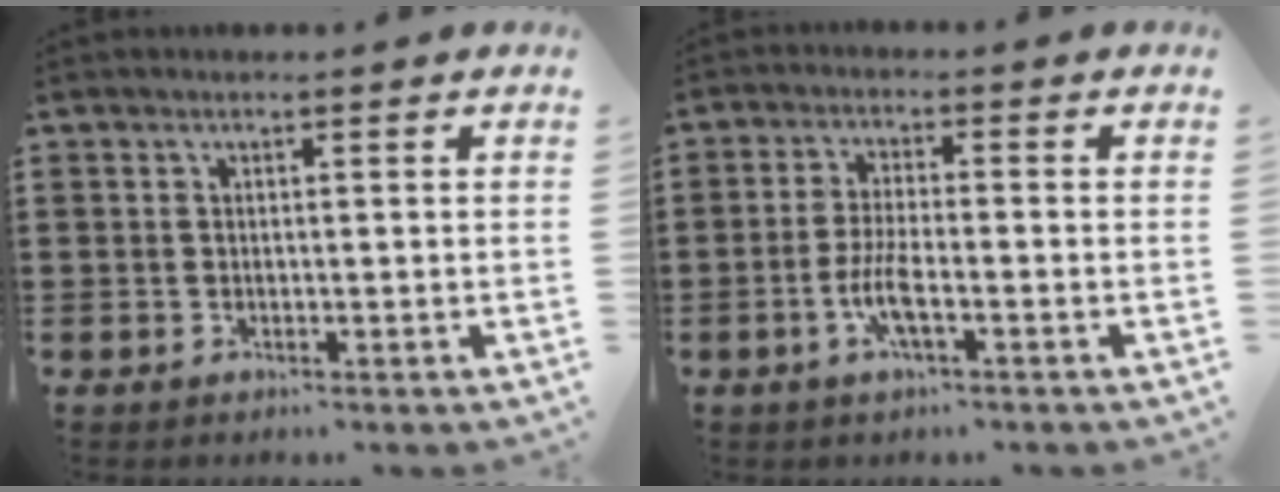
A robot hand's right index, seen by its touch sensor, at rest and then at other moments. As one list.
[{"total": 5.0, "force": [-2.0, 1.1, 4.4], "torque": [-0.102, -0.007, -0.042]}]